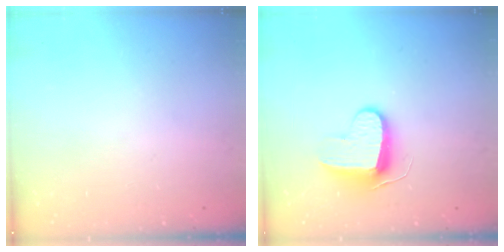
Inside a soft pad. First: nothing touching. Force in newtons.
{"total": 8.8, "press": 8.7, "slide": 0.5}